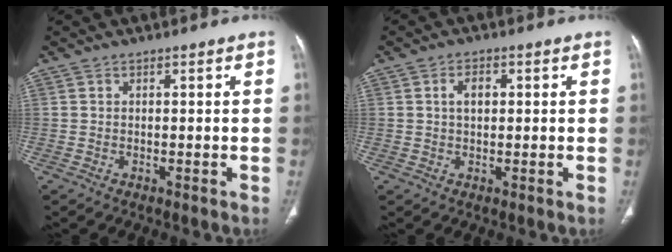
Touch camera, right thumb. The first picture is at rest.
{"total": 3.1, "force": [0.7, 1.9, 2.4], "torque": [-0.036, 0.003, 0.011]}